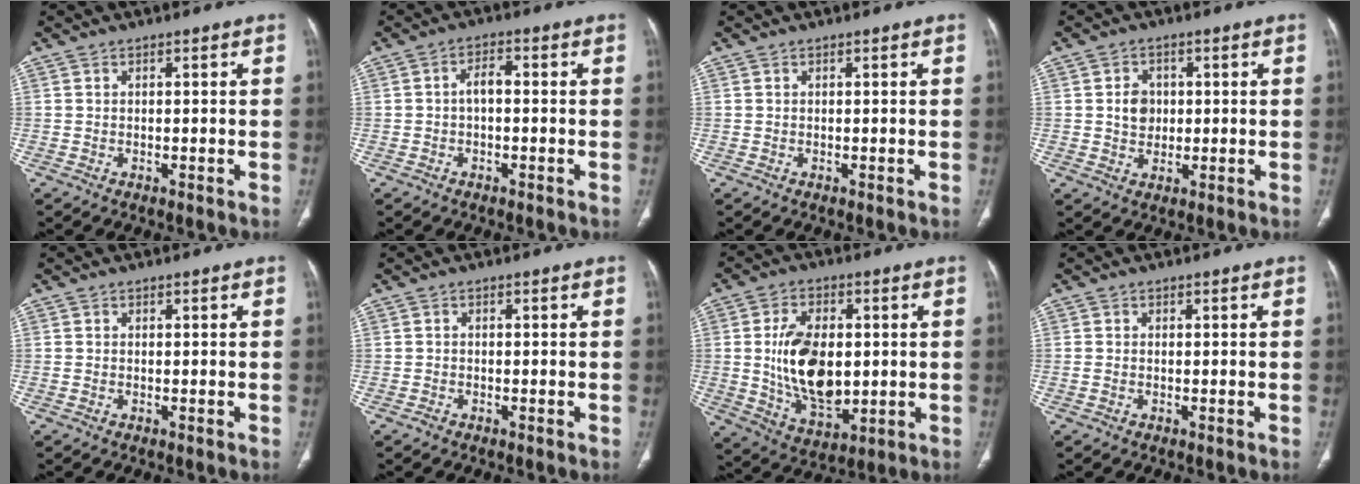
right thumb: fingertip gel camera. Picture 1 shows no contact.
{"total": 2.9, "force": [-0.4, 1.5, 2.4], "torque": [-0.038, 0.014, -0.011]}
{"total": 0.0}
{"total": 4.5, "force": [0.5, 3.8, 2.4], "torque": [-0.019, 0.001, 0.007]}
{"total": 0.0}
{"total": 0.7, "force": [-0.5, 0.5, 0.2], "torque": [-0.004, 0.001, -0.014]}
{"total": 15.1, "force": [0.5, 9.0, 12.1], "torque": [-0.193, -0.012, 0.022]}
{"total": 0.8, "force": [-0.1, 0.5, 0.6], "torque": [-0.022, 0.005, 0.000]}